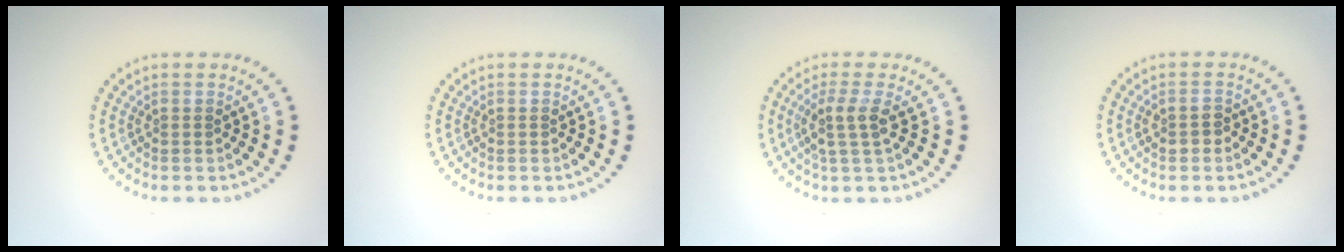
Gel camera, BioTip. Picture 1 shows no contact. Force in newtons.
{"total": 0.0}
{"total": 2.6, "press": 2.0, "slide": 1.6}
{"total": 1.4, "press": 1.4, "slide": 0.3}